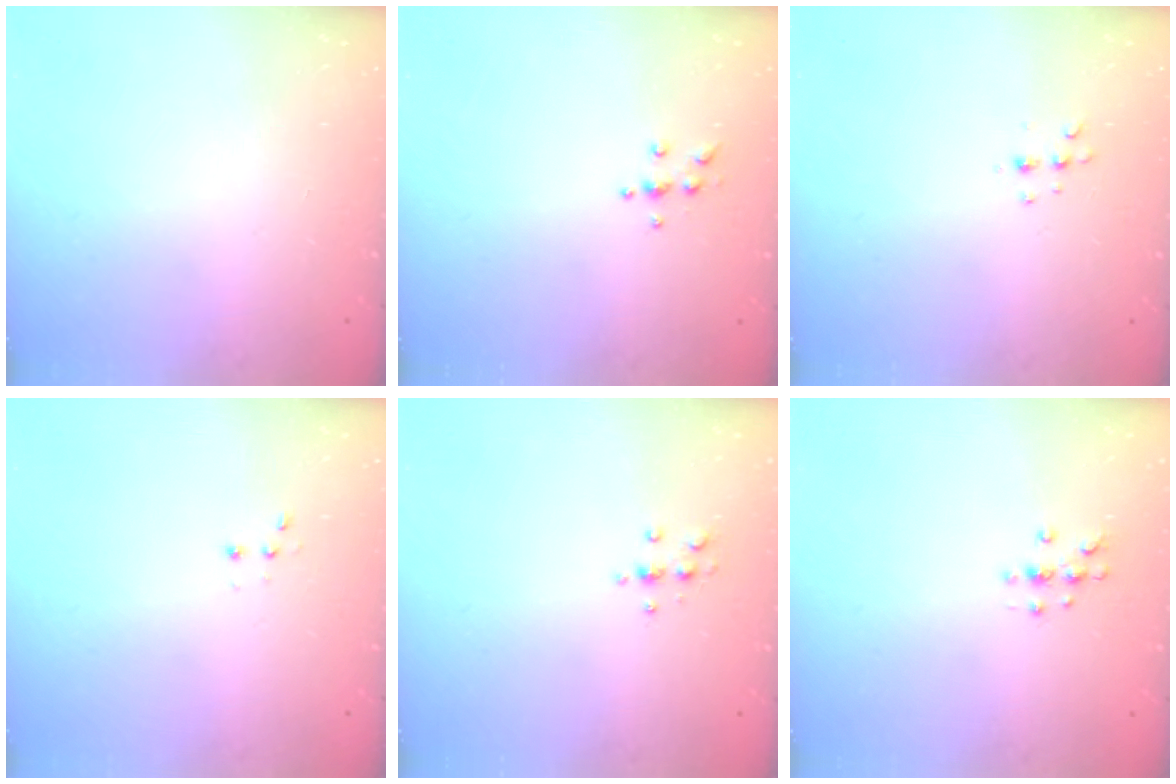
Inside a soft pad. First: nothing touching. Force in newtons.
{"total": 4.9, "press": 4.9, "slide": 0.7}
{"total": 4.3, "press": 4.2, "slide": 0.8}
{"total": 2.8, "press": 2.7, "slide": 0.7}
{"total": 5.4, "press": 5.2, "slide": 1.4}
{"total": 4.9, "press": 4.9, "slide": 0.5}